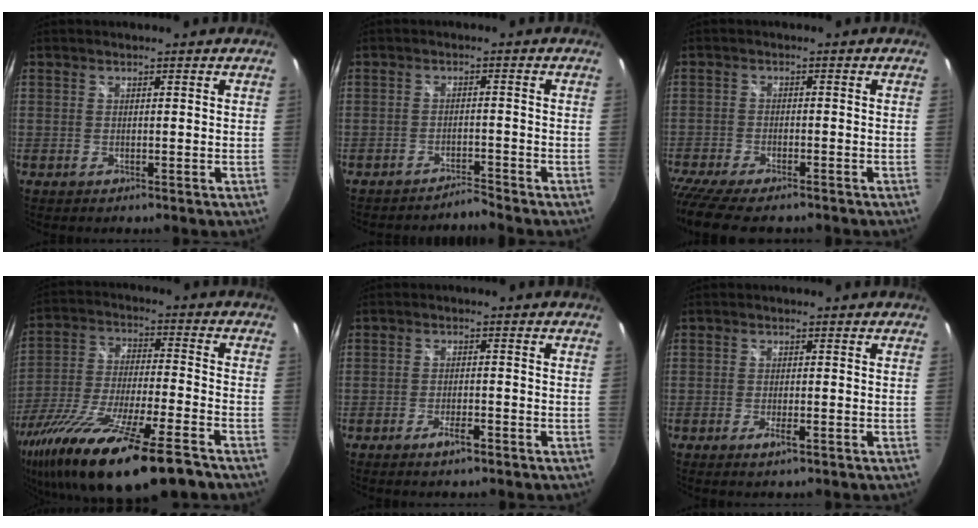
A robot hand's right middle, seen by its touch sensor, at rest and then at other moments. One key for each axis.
{"total": 2.4, "fx": -2.3, "fy": -0.6, "fz": -0.3, "tx": -0.003, "ty": 0.001, "tz": -0.040}
{"total": 11.2, "fx": -9.4, "fy": 2.4, "fz": 5.8, "tx": -0.139, "ty": -0.044, "tz": -0.160}
{"total": 25.5, "fx": -17.8, "fy": 4.7, "fz": 17.6, "tx": -0.342, "ty": -0.069, "tz": -0.303}
{"total": 3.0, "fx": -2.0, "fy": 0.6, "fz": 2.1, "tx": -0.046, "ty": -0.001, "tz": -0.035}
{"total": 2.2, "fx": -1.1, "fy": 0.3, "fz": 1.9, "tx": -0.037, "ty": -0.003, "tz": -0.020}